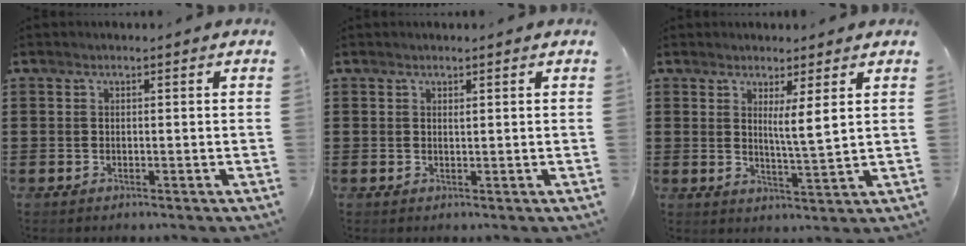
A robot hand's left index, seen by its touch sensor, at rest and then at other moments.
{"total": 0.5, "force": [0.4, 0.1, 0.3], "torque": [-0.008, 0.001, 0.009]}
{"total": 4.3, "force": [2.6, -0.3, 3.5], "torque": [-0.059, -0.017, 0.039]}